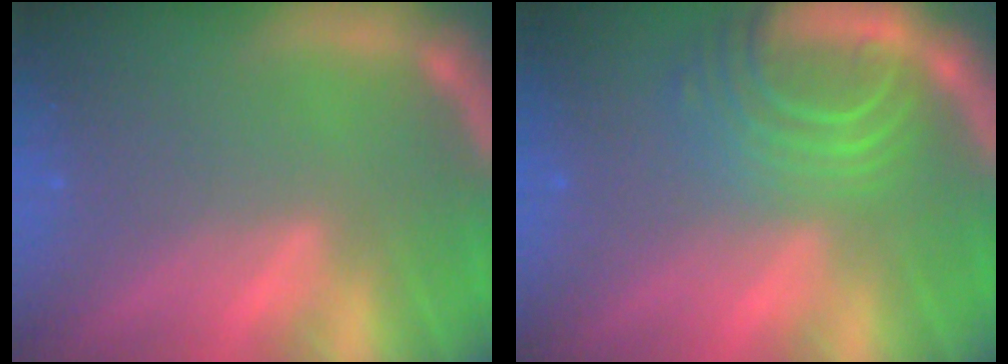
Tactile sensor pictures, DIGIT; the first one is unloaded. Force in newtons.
{"total": 7.0}